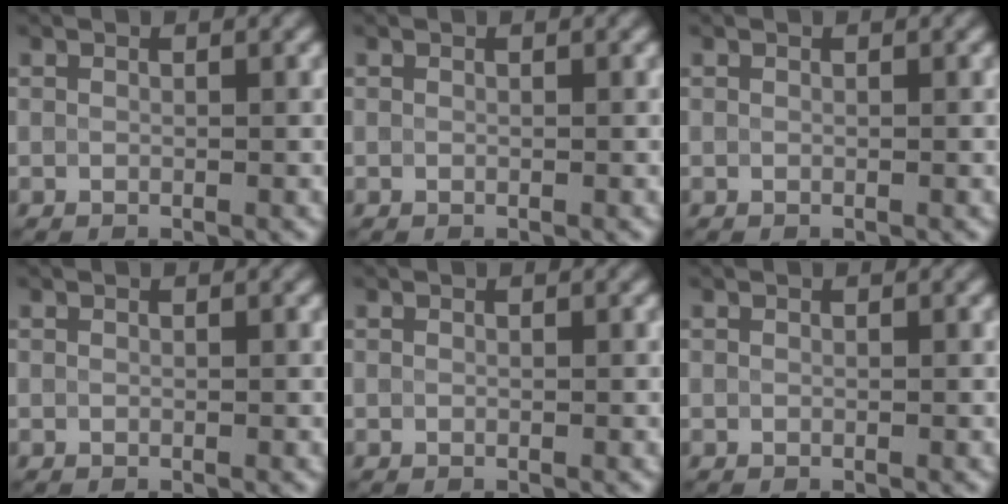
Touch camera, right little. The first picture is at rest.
{"total": 0.0}
{"total": 0.0}
{"total": 0.0}
{"total": 0.0}
{"total": 0.0}